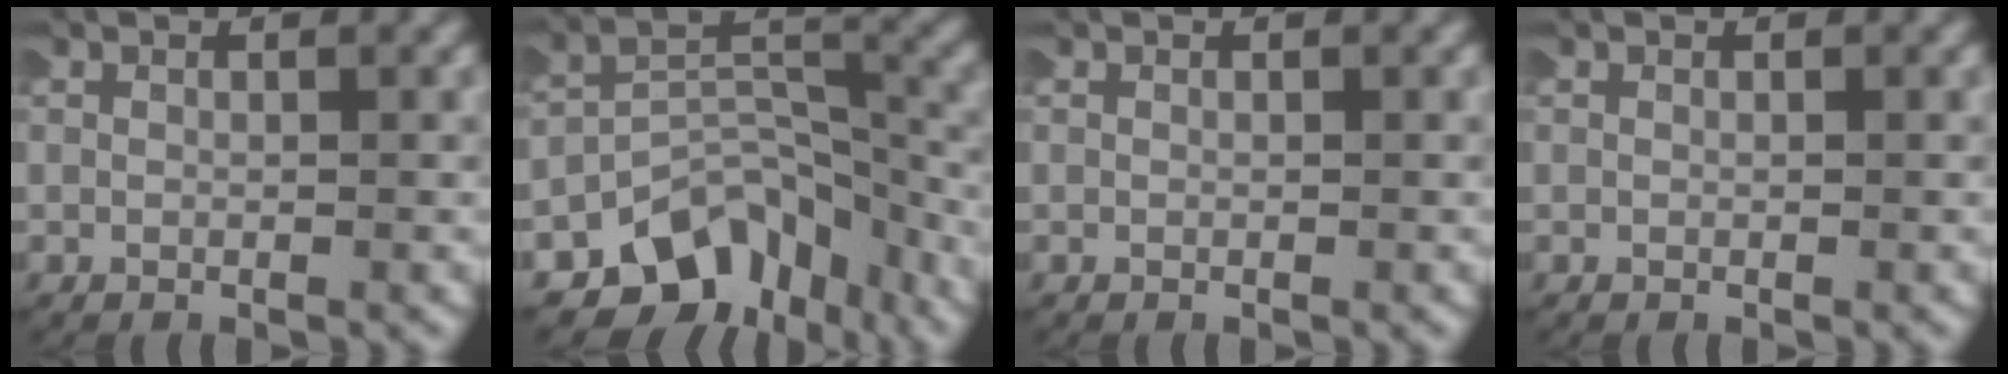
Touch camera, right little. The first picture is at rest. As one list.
[{"total": 11.2, "force": [-6.3, 7.6, 5.3], "torque": [-0.088, -0.012, -0.104]}, {"total": 0.0}, {"total": 0.0}]